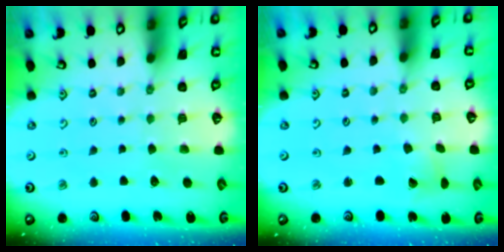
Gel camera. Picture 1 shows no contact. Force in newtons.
{"total": 2.9, "press": 2.9, "slide": 0.3}